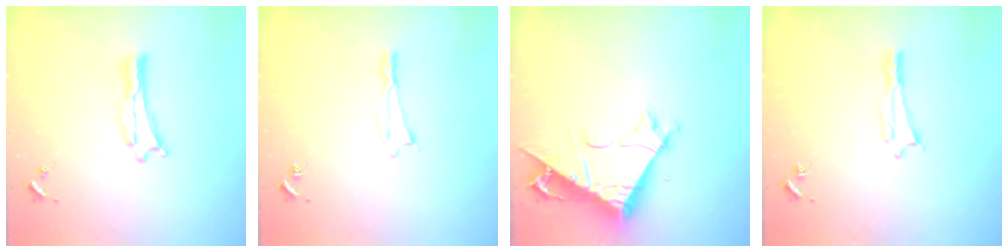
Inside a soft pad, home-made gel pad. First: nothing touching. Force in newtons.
{"total": 0.0}
{"total": 8.8, "press": 8.8, "slide": 1.1}
{"total": 0.5, "press": 0.5, "slide": 0.2}